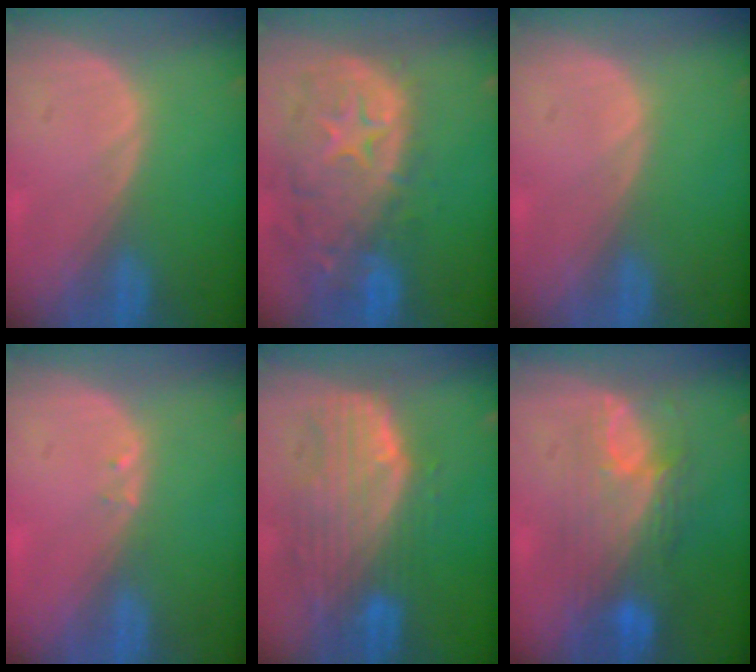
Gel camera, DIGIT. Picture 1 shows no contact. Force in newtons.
{"total": 13.9, "press": 11.2, "slide": 8.3}
{"total": 0.0}
{"total": 0.6, "press": 0.6, "slide": 0.2}
{"total": 10.5, "press": 9.1, "slide": 5.4}
{"total": 8.7, "press": 8.2, "slide": 2.9}